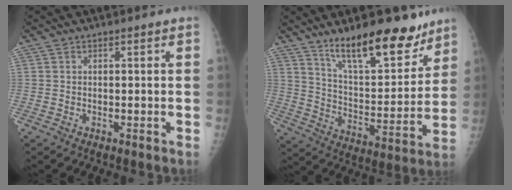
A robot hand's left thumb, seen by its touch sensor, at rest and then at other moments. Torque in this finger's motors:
{"motor_torque": [0.44, 0.19, 0.96, -1.25, 0.14]}